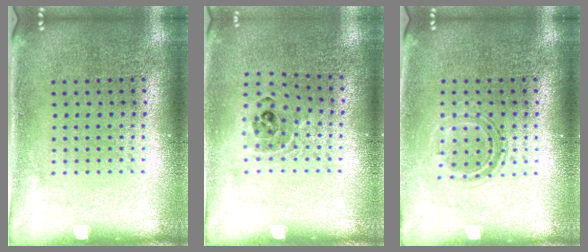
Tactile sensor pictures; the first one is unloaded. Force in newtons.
{"total": 0.9, "press": 0.9, "slide": 0.1}
{"total": 1.1, "press": 1.0, "slide": 0.5}